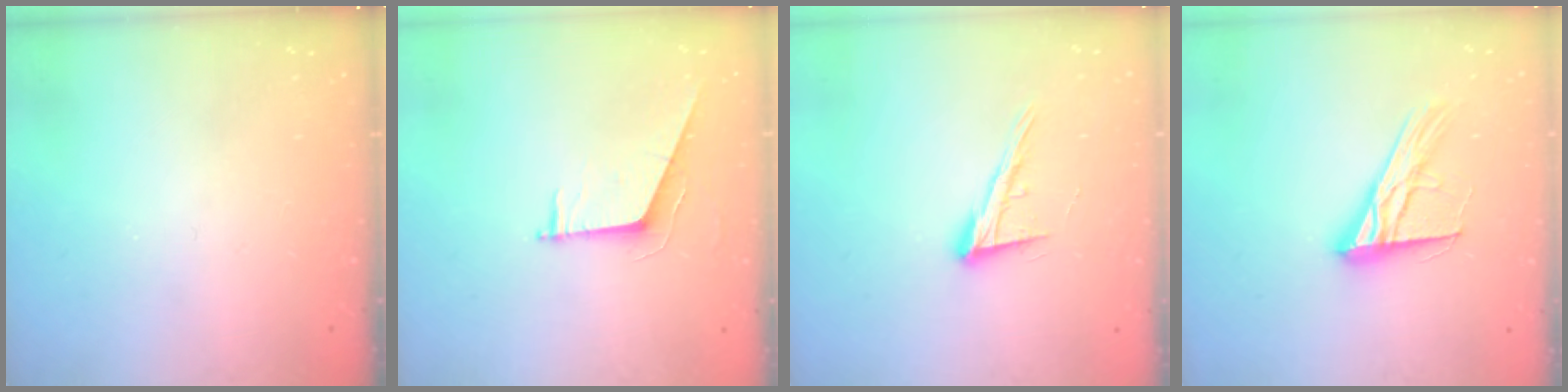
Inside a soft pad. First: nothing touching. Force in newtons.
{"total": 6.5, "press": 6.5, "slide": 0.2}
{"total": 13.2, "press": 12.7, "slide": 3.4}
{"total": 14.0, "press": 14.0, "slide": 1.0}